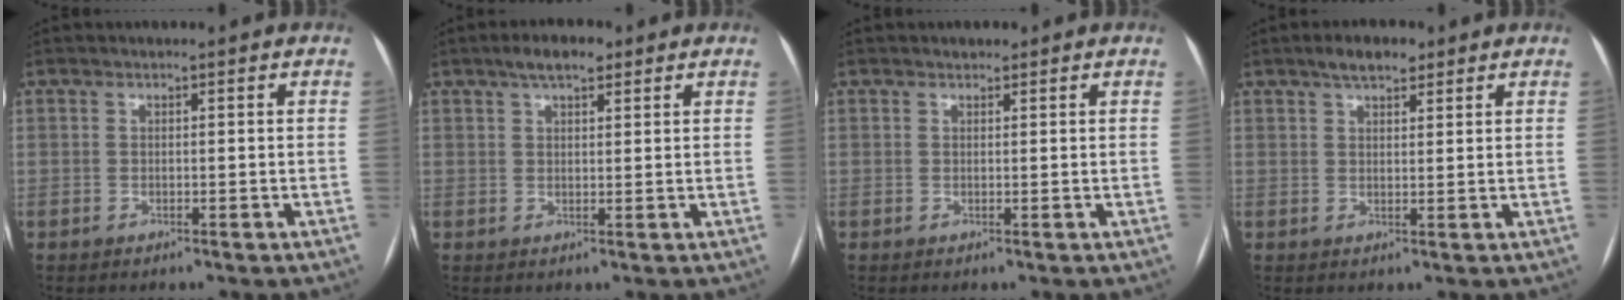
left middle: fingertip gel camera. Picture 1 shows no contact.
{"total": 4.3, "force": [2.9, 1.6, 2.8], "torque": [-0.051, 0.014, 0.046]}
{"total": 0.8, "force": [0.7, 0.5, 0.2], "torque": [-0.008, 0.004, 0.009]}
{"total": 4.1, "force": [2.9, 1.7, 2.4], "torque": [-0.042, 0.012, 0.047]}